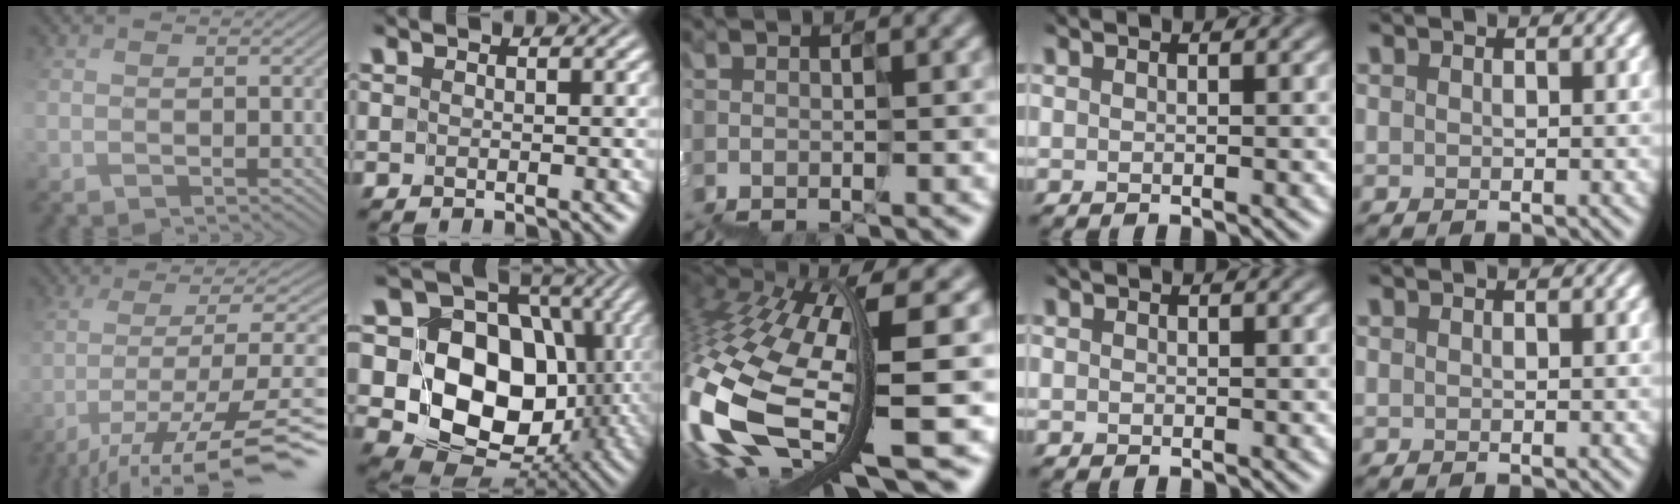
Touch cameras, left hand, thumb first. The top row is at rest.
{"thumb": {"total": 12.0, "force": [-6.7, 3.9, 9.2], "torque": [-0.177, 0.000, -0.095]}, "index": {"total": 14.2, "force": [0.2, 11.1, 8.8], "torque": [-0.136, -0.002, -0.007]}, "middle": {"total": 12.7, "force": [-0.8, 3.4, 12.2], "torque": [-0.274, -0.029, 0.015]}, "ring": {"total": 0.6, "force": [-0.4, 0.0, -0.4], "torque": [-0.001, -0.001, 0.000]}}